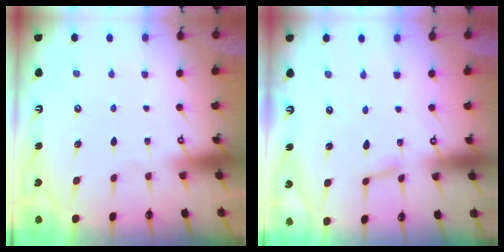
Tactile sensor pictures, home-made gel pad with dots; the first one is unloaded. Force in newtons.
{"total": 1.9, "press": 1.9, "slide": 0.1}